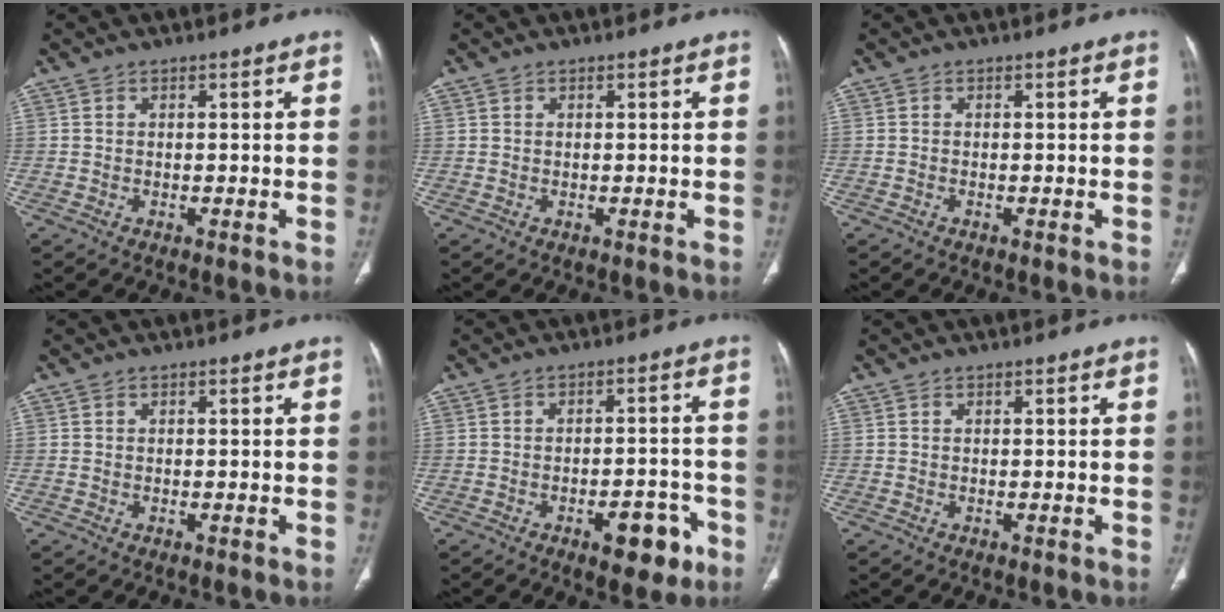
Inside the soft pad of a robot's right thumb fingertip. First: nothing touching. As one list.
[{"total": 0.0}, {"total": 0.0}, {"total": 0.0}, {"total": 7.7, "force": [-4.0, 3.6, 5.5], "torque": [-0.048, 0.030, -0.049]}, {"total": 0.0}]